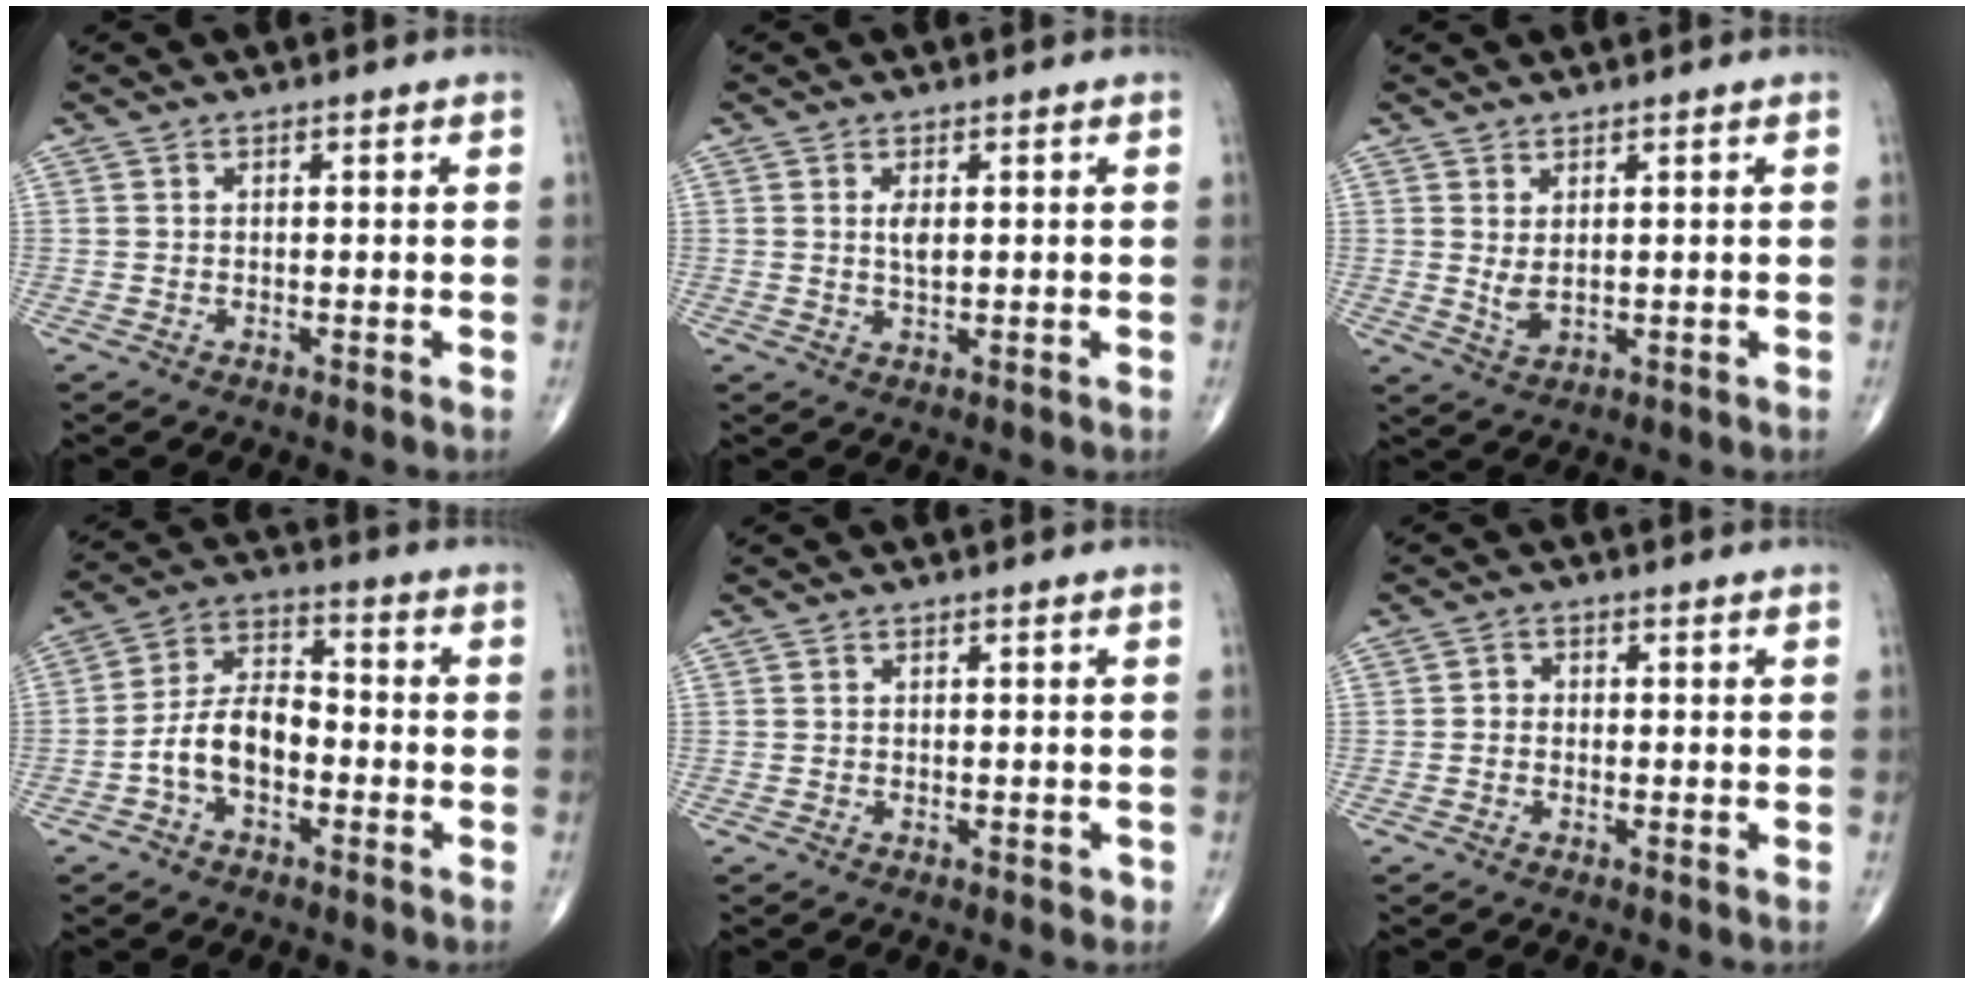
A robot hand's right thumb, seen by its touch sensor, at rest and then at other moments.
{"total": 2.2, "force": [0.5, 0.9, 1.9], "torque": [-0.032, -0.006, 0.009]}
{"total": 2.6, "force": [0.7, 1.2, 2.2], "torque": [-0.039, -0.012, 0.020]}
{"total": 9.8, "force": [-2.9, 5.7, 7.3], "torque": [-0.130, 0.043, -0.064]}
{"total": 0.8, "force": [-0.5, 0.5, 0.4], "torque": [-0.004, 0.001, -0.007]}
{"total": 1.6, "force": [-0.5, 1.4, 0.7], "torque": [-0.001, 0.006, -0.016]}